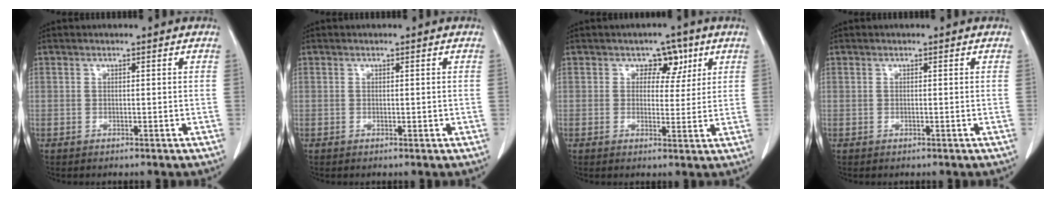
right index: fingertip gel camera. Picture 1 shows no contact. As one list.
[{"total": 0.5, "force": [-0.1, 0.2, 0.5], "torque": [-0.009, -0.001, 0.003]}, {"total": 4.3, "force": [2.0, 3.1, 2.3], "torque": [-0.019, 0.006, 0.027]}, {"total": 0.0}]